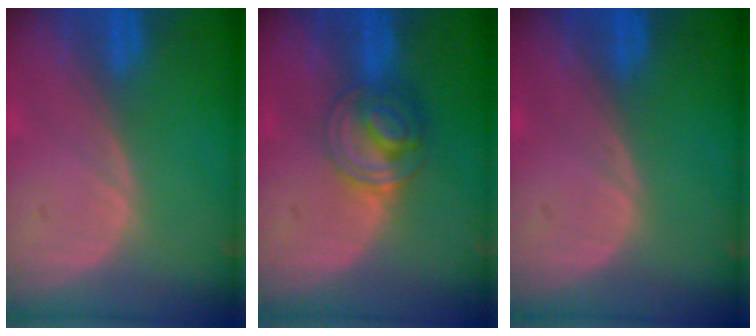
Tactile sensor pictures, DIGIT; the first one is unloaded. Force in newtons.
{"total": 6.2, "press": 5.3, "slide": 3.1}
{"total": 0.0}